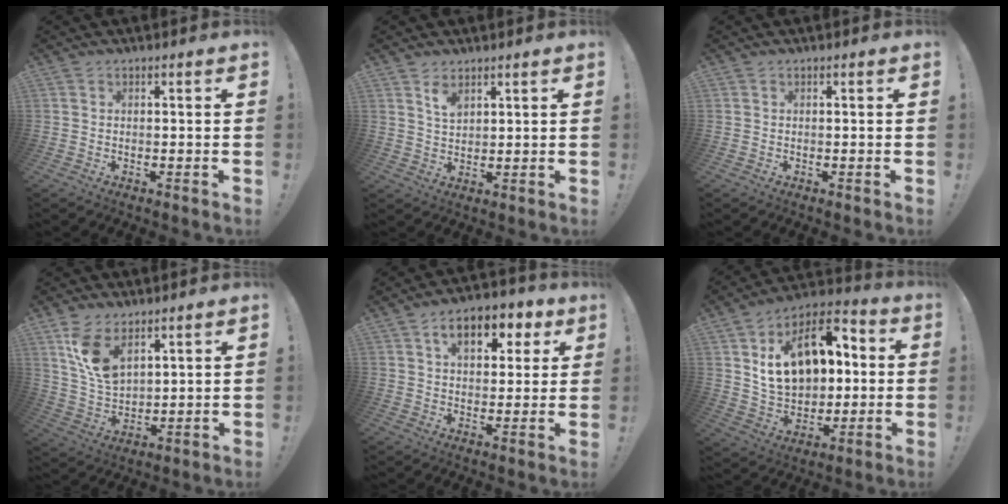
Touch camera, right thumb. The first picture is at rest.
{"total": 4.5, "force": [3.1, 2.2, 2.4], "torque": [-0.029, -0.023, 0.053]}
{"total": 0.0}
{"total": 11.1, "force": [6.7, 5.9, 6.6], "torque": [-0.125, -0.032, 0.129]}
{"total": 10.7, "force": [4.8, 6.5, 7.0], "torque": [-0.095, -0.014, 0.083]}
{"total": 19.7, "force": [5.1, 13.2, 13.7], "torque": [-0.206, -0.007, 0.099]}